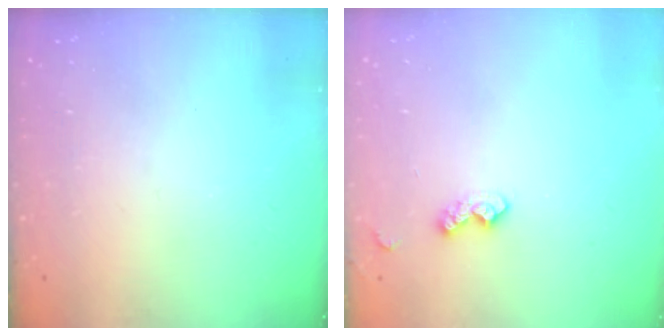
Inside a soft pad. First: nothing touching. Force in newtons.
{"total": 7.7, "press": 7.6, "slide": 0.8}